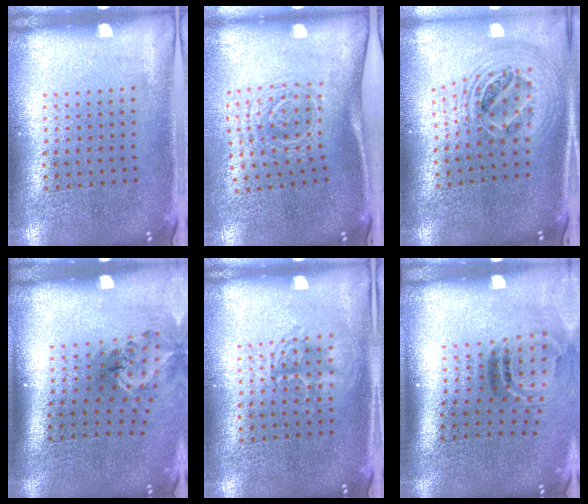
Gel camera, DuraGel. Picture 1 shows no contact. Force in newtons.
{"total": 1.7, "press": 1.2, "slide": 1.2}
{"total": 2.3, "press": 1.8, "slide": 1.5}
{"total": 1.7, "press": 1.2, "slide": 1.2}
{"total": 2.2, "press": 2.1, "slide": 0.4}
{"total": 2.0, "press": 1.2, "slide": 1.6}